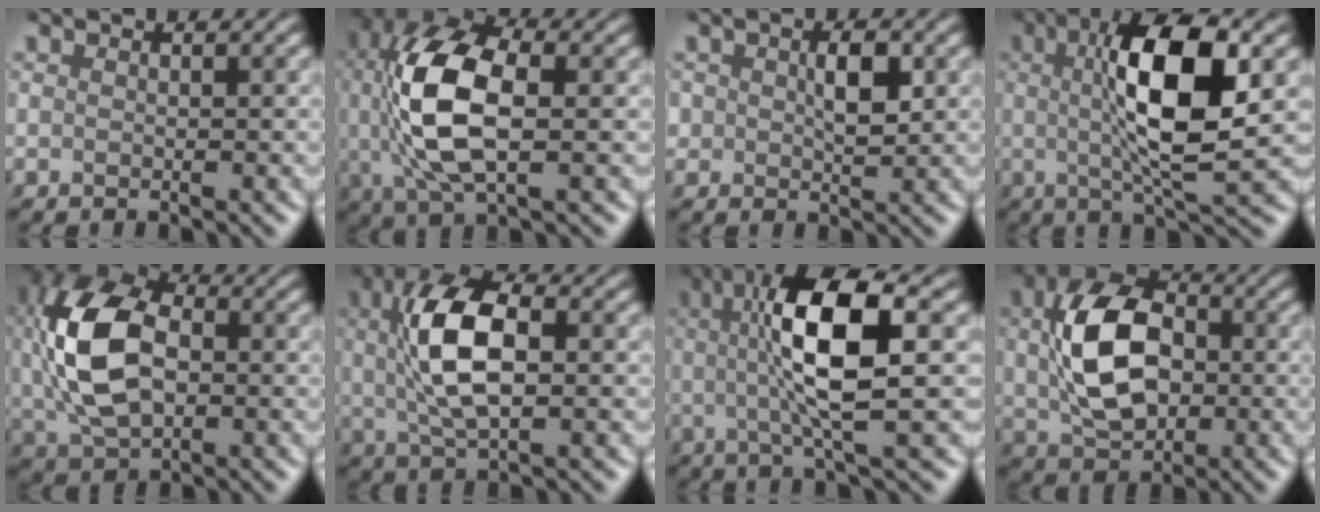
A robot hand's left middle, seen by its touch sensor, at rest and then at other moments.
{"total": 9.7, "force": [0.8, 5.1, 8.3], "torque": [-0.185, 0.013, 0.017]}
{"total": 1.5, "force": [0.5, 0.9, 1.2], "torque": [-0.027, 0.006, 0.011]}
{"total": 8.9, "force": [1.7, 2.2, 8.5], "torque": [-0.140, 0.011, 0.032]}
{"total": 10.4, "force": [1.0, 6.8, 7.9], "torque": [-0.189, 0.010, 0.022]}
{"total": 7.6, "force": [1.0, 3.4, 6.7], "torque": [-0.135, 0.018, 0.015]}
{"total": 8.1, "force": [1.3, 1.8, 7.8], "torque": [-0.137, 0.014, 0.027]}
{"total": 9.0, "force": [0.7, 5.9, 6.7], "torque": [-0.149, 0.011, 0.015]}